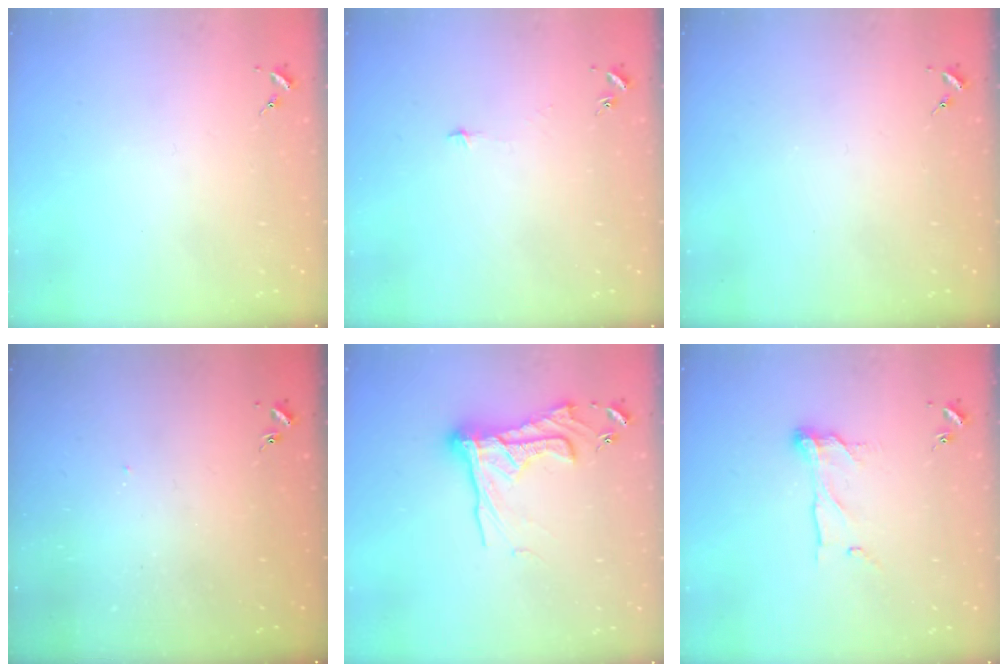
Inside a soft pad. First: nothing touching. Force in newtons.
{"total": 2.9, "press": 2.9, "slide": 0.3}
{"total": 0.0}
{"total": 2.7, "press": 2.7, "slide": 0.1}
{"total": 16.9, "press": 16.9, "slide": 1.7}
{"total": 9.5, "press": 9.5, "slide": 0.4}